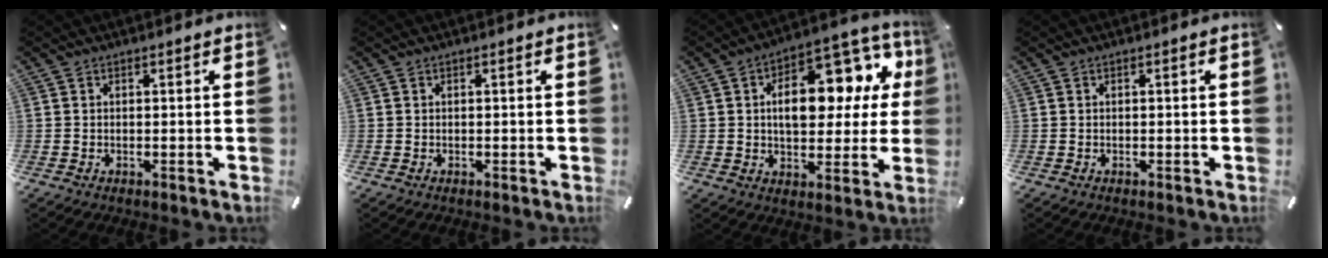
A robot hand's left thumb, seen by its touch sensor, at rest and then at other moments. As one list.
[{"total": 0.0}, {"total": 17.9, "force": [5.2, 10.5, 13.6], "torque": [-0.189, -0.025, 0.088]}, {"total": 0.0}]